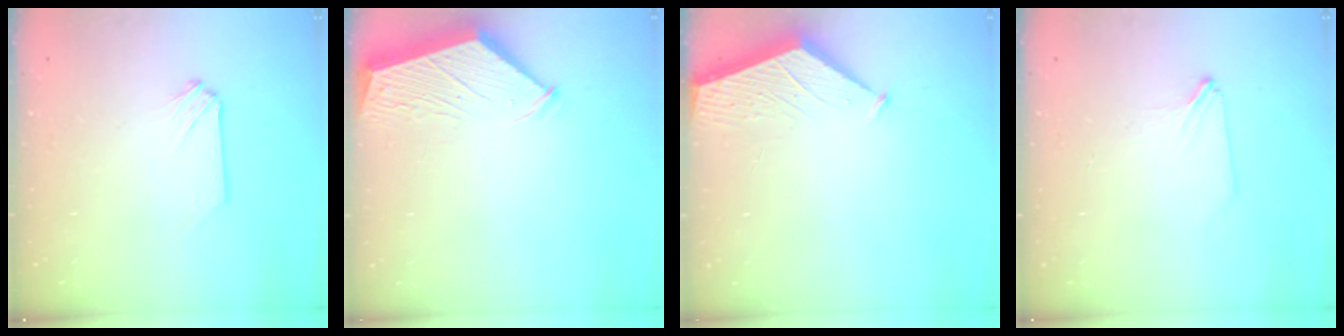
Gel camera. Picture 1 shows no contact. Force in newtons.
{"total": 2.9, "press": 2.8, "slide": 0.4}
{"total": 1.9, "press": 1.9, "slide": 0.2}
{"total": 1.2, "press": 1.2, "slide": 0.3}